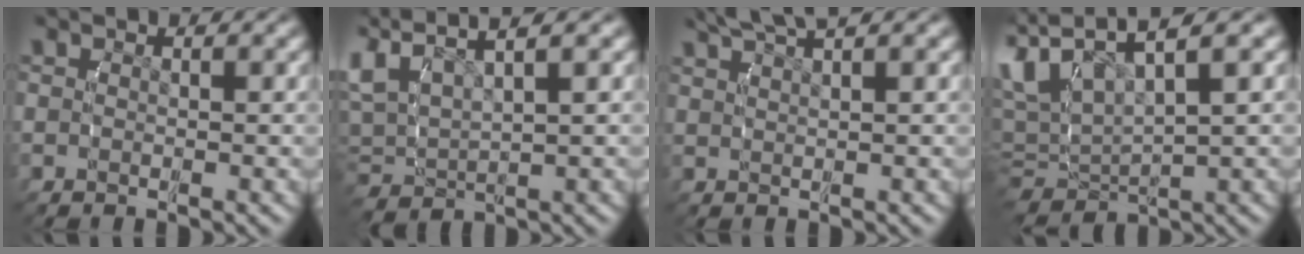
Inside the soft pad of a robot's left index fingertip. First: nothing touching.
{"total": 7.0, "force": [3.1, 4.6, 4.2], "torque": [-0.113, -0.002, 0.057]}
{"total": 4.0, "force": [3.6, -0.2, 1.9], "torque": [-0.026, 0.010, 0.064]}
{"total": 5.7, "force": [1.9, 3.6, 4.0], "torque": [-0.110, -0.027, 0.054]}